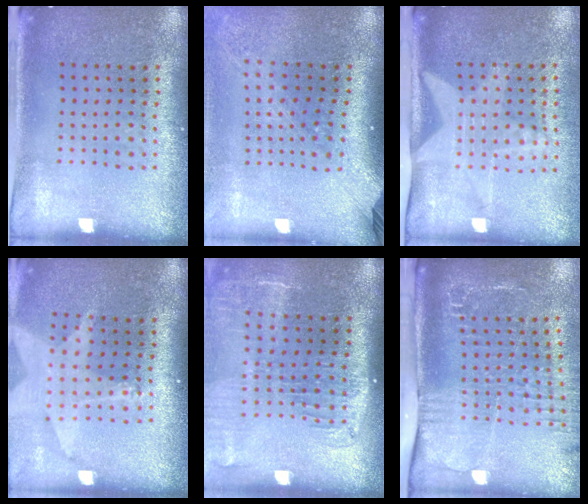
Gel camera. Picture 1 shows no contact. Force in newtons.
{"total": 2.3, "press": 1.7, "slide": 1.6}
{"total": 2.0, "press": 1.5, "slide": 1.3}
{"total": 1.8, "press": 1.5, "slide": 1.0}
{"total": 2.3, "press": 1.9, "slide": 1.4}
{"total": 2.6, "press": 2.0, "slide": 1.7}